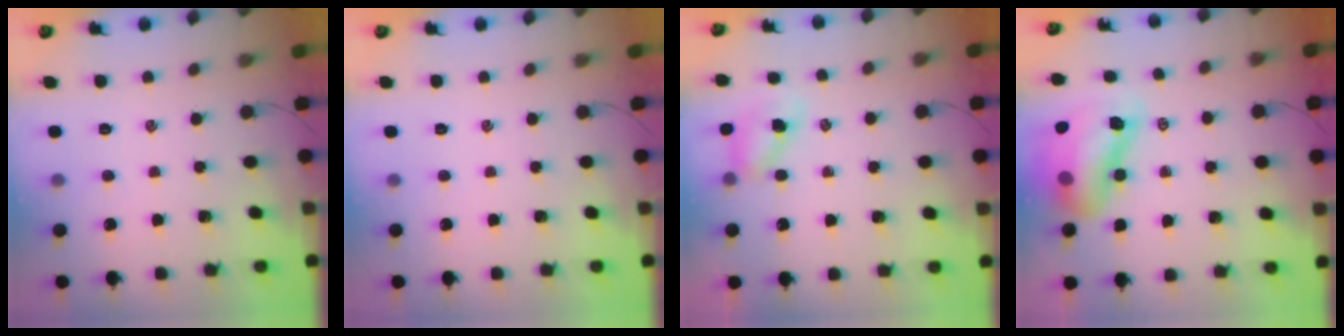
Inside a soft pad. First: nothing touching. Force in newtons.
{"total": 0.0}
{"total": 5.8, "press": 5.8, "slide": 0.4}
{"total": 13.3, "press": 12.8, "slide": 3.6}